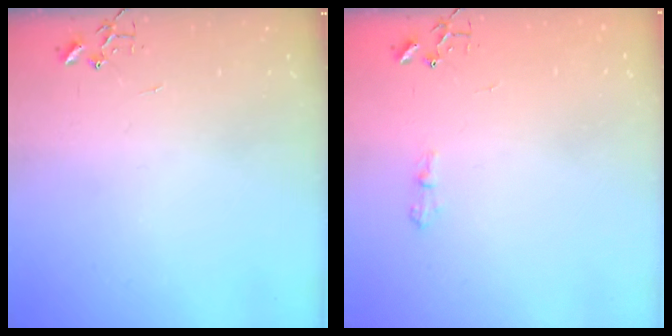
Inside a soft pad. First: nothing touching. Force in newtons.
{"total": 6.1, "press": 6.1, "slide": 0.6}